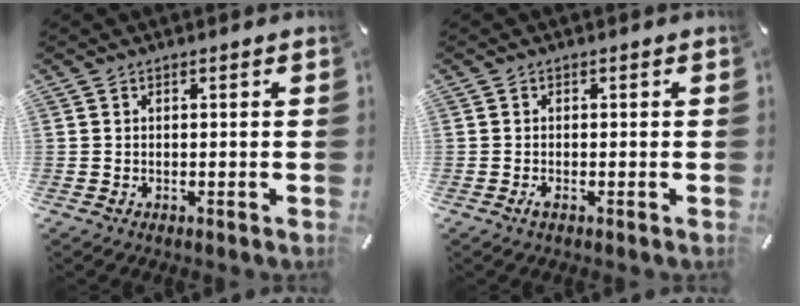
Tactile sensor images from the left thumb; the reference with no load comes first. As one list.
[{"total": 1.1, "force": [-0.5, 0.3, 0.9], "torque": [-0.018, -0.001, -0.009]}]